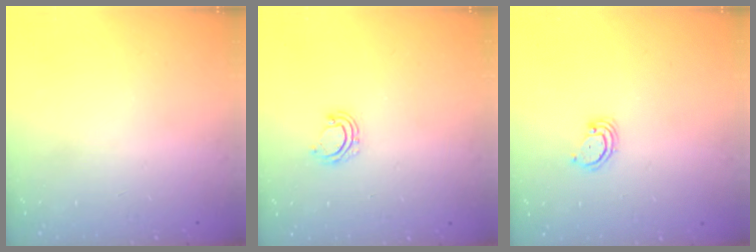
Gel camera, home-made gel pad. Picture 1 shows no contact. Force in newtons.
{"total": 6.0, "press": 5.8, "slide": 1.6}
{"total": 2.9, "press": 2.9, "slide": 0.2}